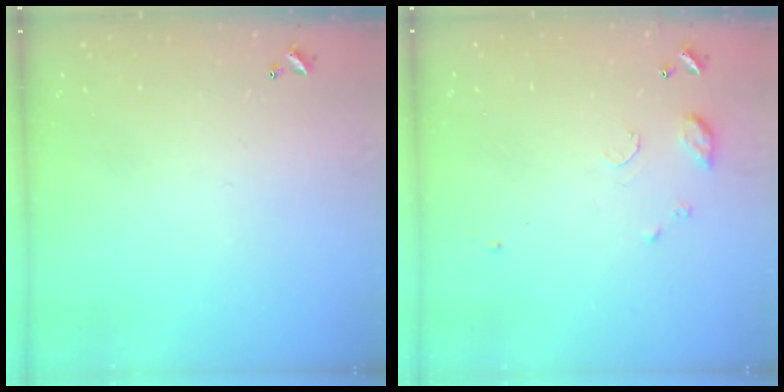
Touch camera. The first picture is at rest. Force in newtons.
{"total": 7.9, "press": 7.8, "slide": 0.8}